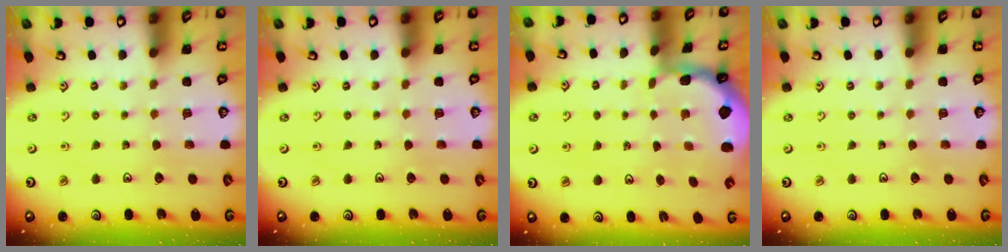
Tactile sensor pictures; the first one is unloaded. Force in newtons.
{"total": 0.0}
{"total": 0.8, "press": 0.8, "slide": 0.2}
{"total": 0.0}